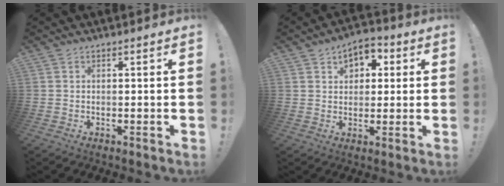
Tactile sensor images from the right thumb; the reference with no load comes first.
{"total": 6.5, "force": [2.5, 5.1, 3.1], "torque": [-0.038, -0.006, 0.043]}